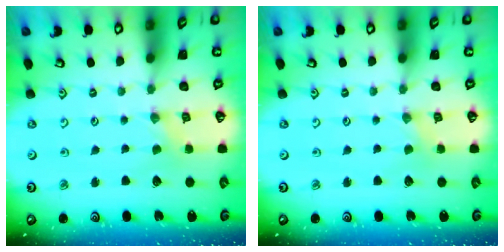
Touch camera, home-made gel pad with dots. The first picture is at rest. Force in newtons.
{"total": 0.0}